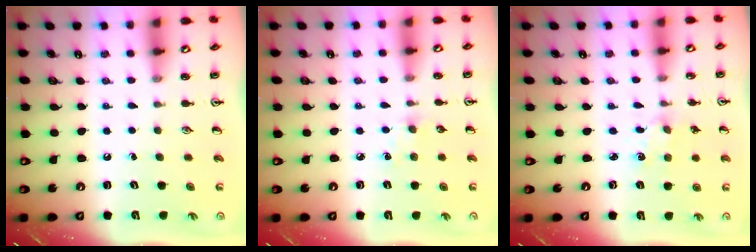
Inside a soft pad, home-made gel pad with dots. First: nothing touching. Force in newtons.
{"total": 3.3, "press": 3.3, "slide": 0.5}
{"total": 2.5, "press": 2.4, "slide": 0.4}